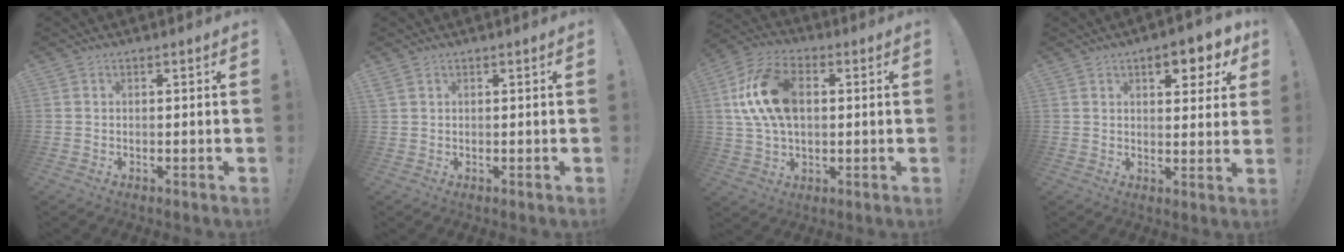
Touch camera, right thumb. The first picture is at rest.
{"total": 0.9, "force": [0.5, 0.3, 0.7], "torque": [-0.015, 0.001, 0.011]}
{"total": 17.2, "force": [2.7, 11.1, 12.9], "torque": [-0.238, 0.010, 0.050]}
{"total": 8.5, "force": [4.4, 3.5, 6.4], "torque": [-0.071, -0.018, 0.071]}